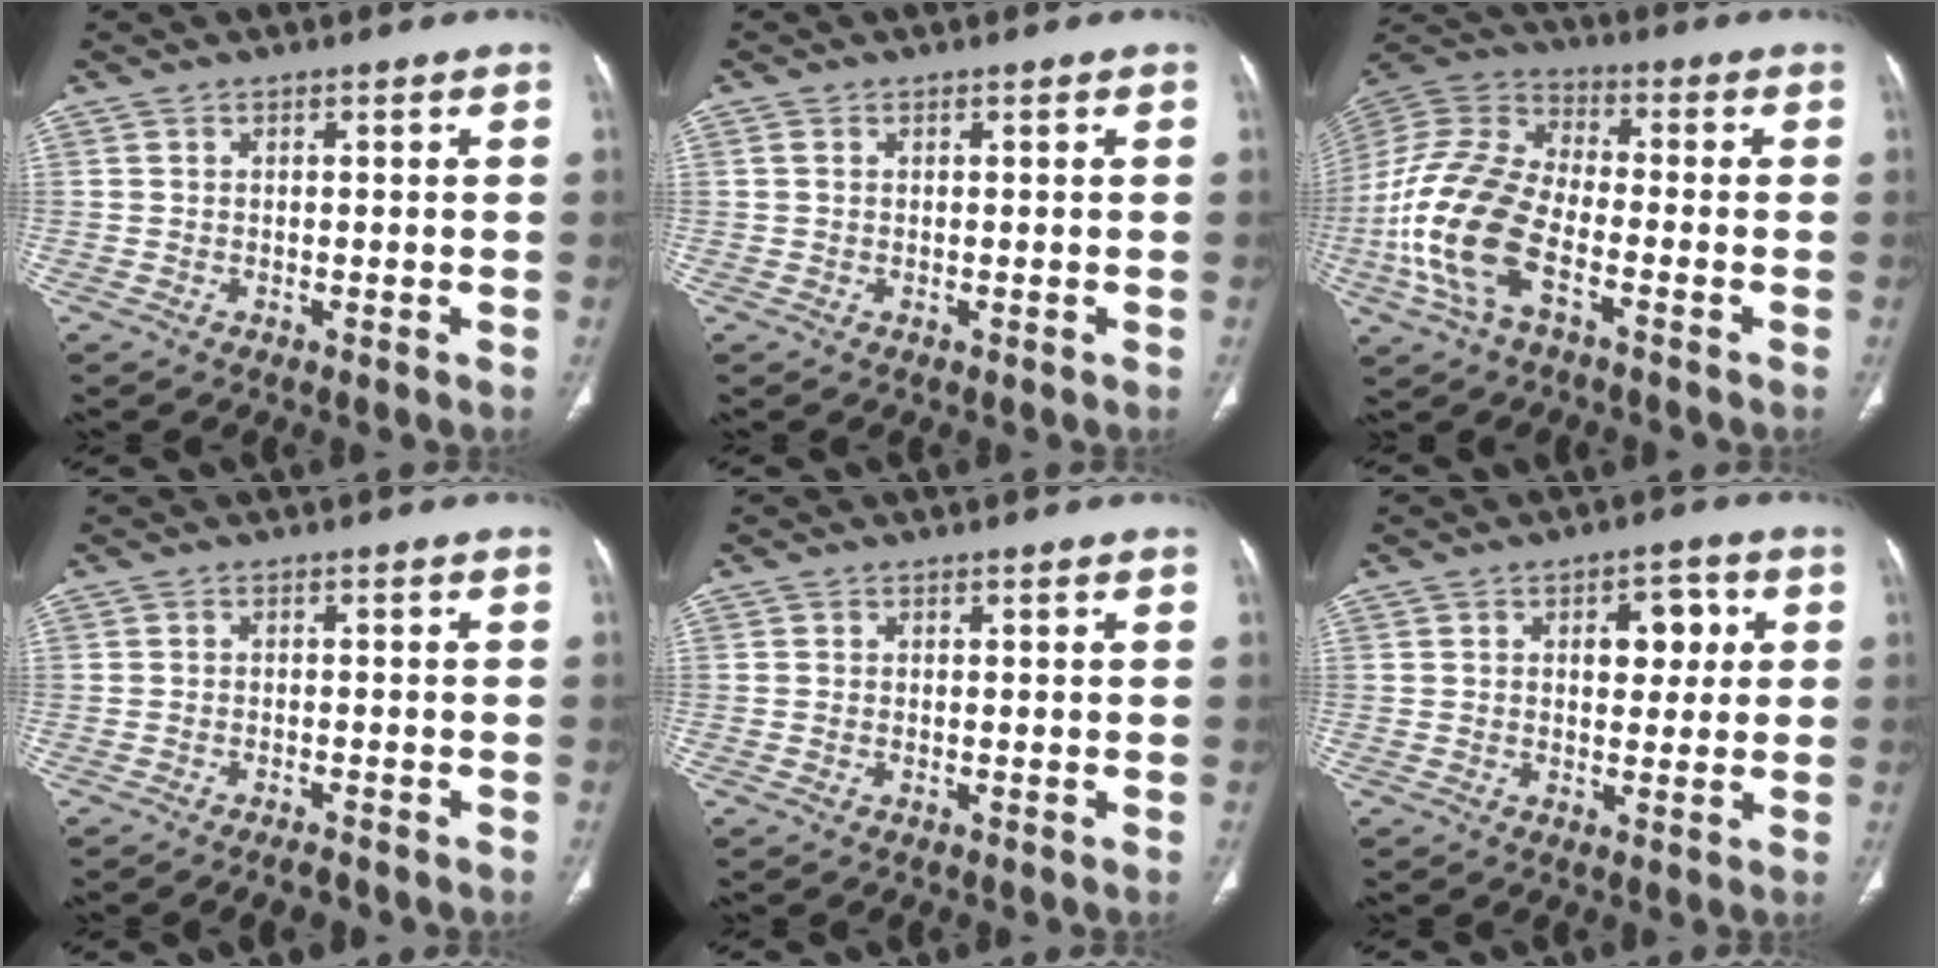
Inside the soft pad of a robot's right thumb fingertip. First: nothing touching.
{"total": 0.6, "force": [0.2, 0.4, 0.5], "torque": [-0.014, 0.006, 0.006]}
{"total": 17.2, "force": [-5.7, 8.5, 13.8], "torque": [-0.304, 0.025, -0.114]}
{"total": 2.2, "force": [-1.9, 0.5, 1.0], "torque": [-0.021, 0.007, -0.028]}
{"total": 0.0}
{"total": 6.3, "force": [1.5, 3.8, 4.8], "torque": [-0.037, 0.005, 0.020]}